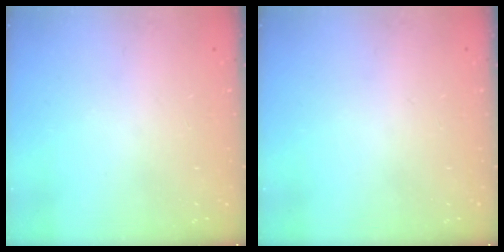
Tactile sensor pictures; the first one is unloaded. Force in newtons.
{"total": 0.0}